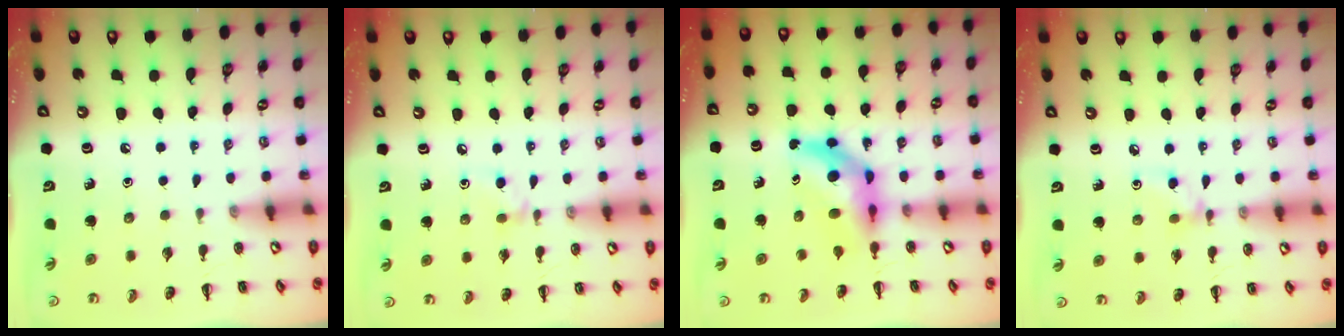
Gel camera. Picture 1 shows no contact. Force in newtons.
{"total": 5.5, "press": 5.2, "slide": 1.8}
{"total": 6.4, "press": 6.1, "slide": 1.9}
{"total": 3.6, "press": 3.4, "slide": 1.3}